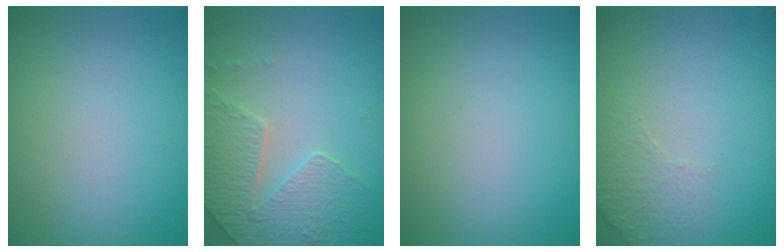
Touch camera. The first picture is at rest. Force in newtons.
{"total": 3.4, "press": 3.3, "slide": 1.0}
{"total": 0.0}
{"total": 2.1, "press": 2.0, "slide": 0.5}